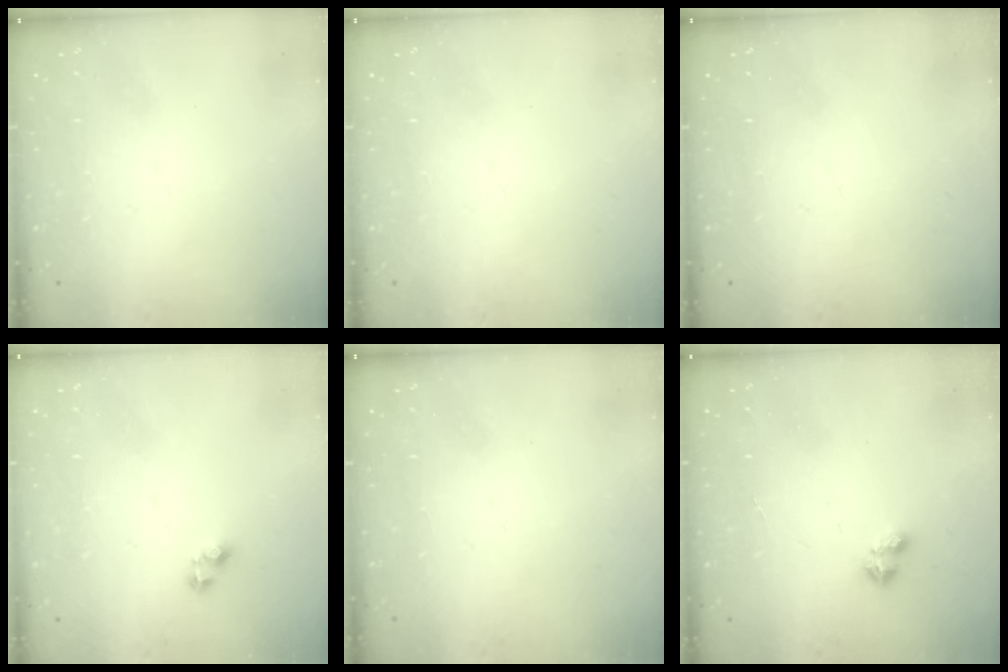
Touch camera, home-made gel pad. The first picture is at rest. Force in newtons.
{"total": 0.0}
{"total": 0.0}
{"total": 2.7, "press": 2.7, "slide": 0.4}
{"total": 0.0}
{"total": 1.9, "press": 1.9, "slide": 0.4}